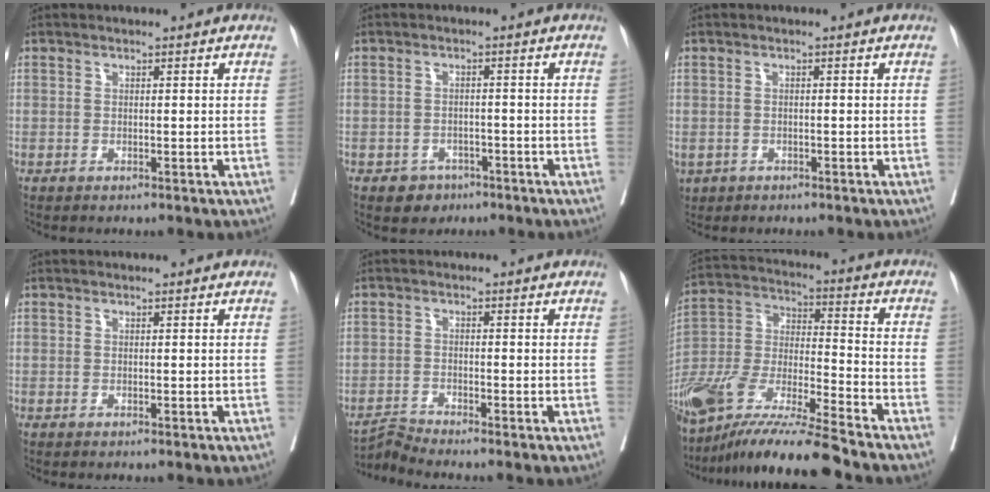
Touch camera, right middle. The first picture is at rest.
{"total": 3.1, "force": [-1.9, 2.4, 0.5], "torque": [-0.007, 0.009, -0.023]}
{"total": 3.5, "force": [-1.8, 2.8, 1.2], "torque": [-0.035, -0.004, -0.025]}
{"total": 0.0}
{"total": 2.8, "force": [-2.4, -1.4, -0.6], "torque": [0.001, -0.018, -0.047]}
{"total": 19.8, "force": [-15.7, 0.6, 12.0], "torque": [-0.272, -0.041, -0.302]}